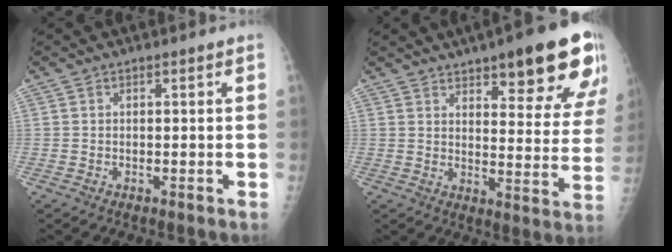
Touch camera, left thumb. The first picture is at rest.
{"total": 19.4, "force": [11.6, 5.5, 14.5], "torque": [-0.149, -0.053, 0.149]}